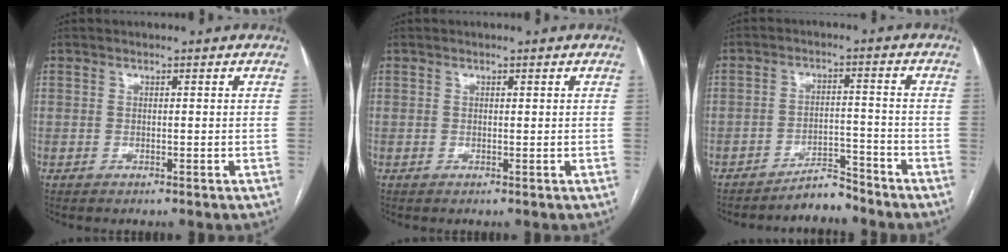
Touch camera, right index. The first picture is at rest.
{"total": 0.0}
{"total": 5.0, "force": [-4.8, 1.0, 1.1], "torque": [-0.012, -0.001, -0.082]}